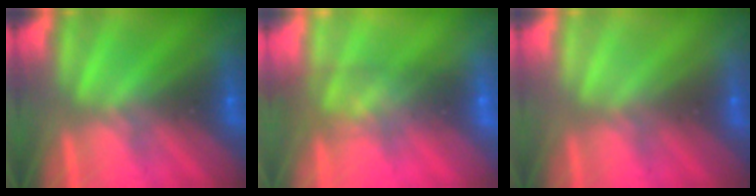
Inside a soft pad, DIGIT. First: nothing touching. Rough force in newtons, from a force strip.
{"total": 7.3}
{"total": 3.0}